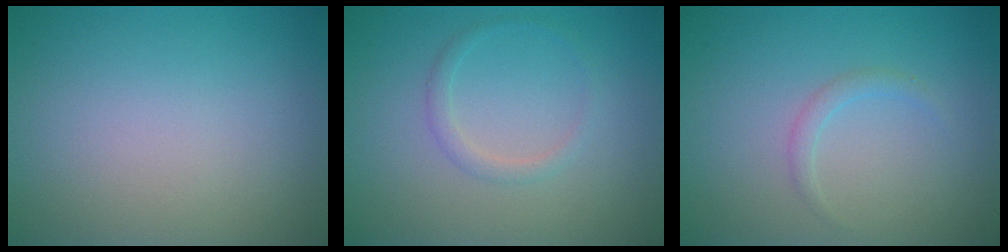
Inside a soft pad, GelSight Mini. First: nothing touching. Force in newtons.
{"total": 1.2, "press": 1.2, "slide": 0.1}
{"total": 1.0, "press": 1.0, "slide": 0.1}